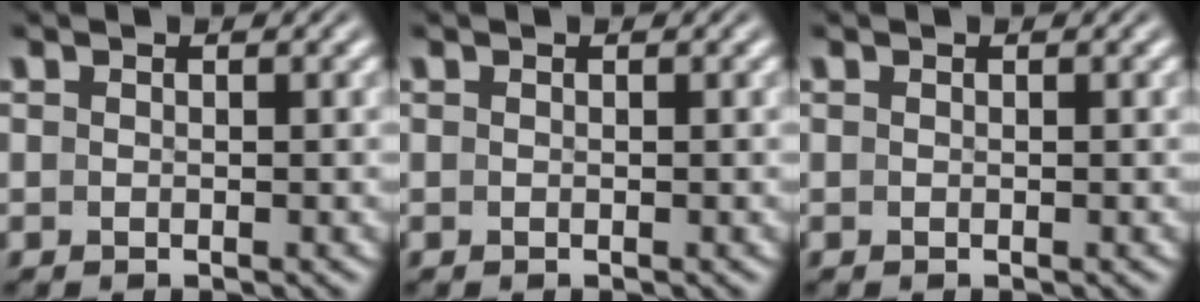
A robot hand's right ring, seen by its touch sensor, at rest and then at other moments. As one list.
[{"total": 0.0}, {"total": 0.0}]